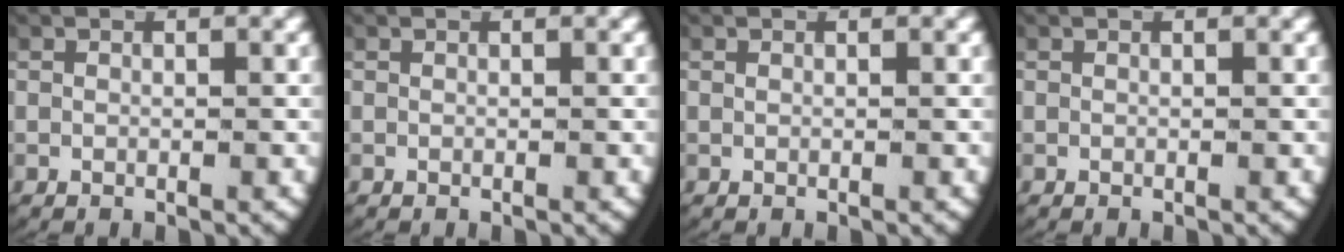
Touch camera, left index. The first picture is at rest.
{"total": 0.0}
{"total": 0.0}
{"total": 0.0}